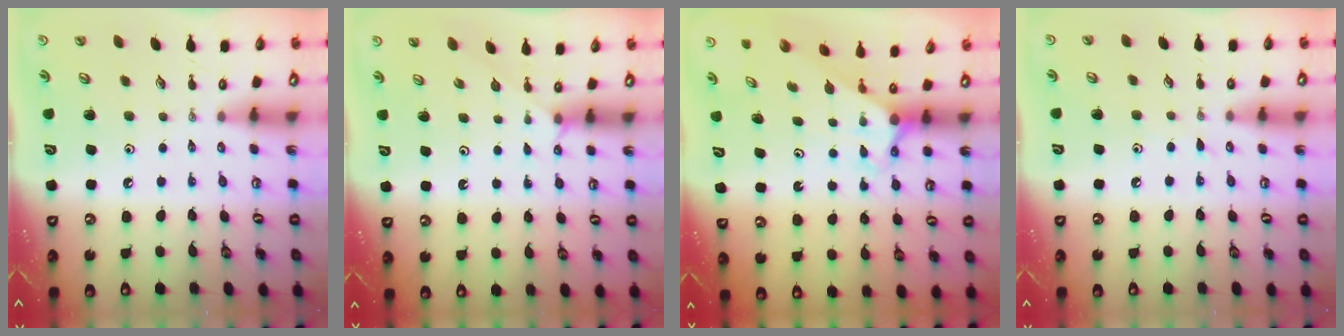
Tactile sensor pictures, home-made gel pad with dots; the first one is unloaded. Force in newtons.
{"total": 1.8, "press": 1.7, "slide": 0.4}
{"total": 3.0, "press": 3.0, "slide": 0.0}
{"total": 6.1, "press": 6.1, "slide": 0.7}